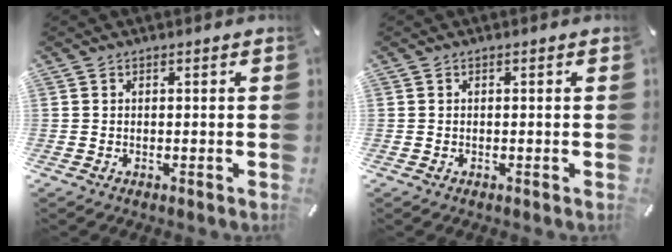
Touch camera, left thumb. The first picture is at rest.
{"total": 0.0}